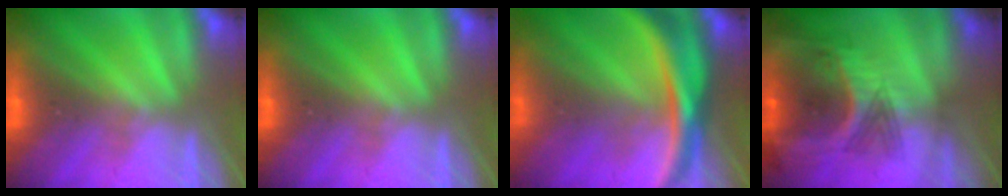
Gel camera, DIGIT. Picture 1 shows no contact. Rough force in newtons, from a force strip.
{"total": 0.0}
{"total": 8.0}
{"total": 7.4}